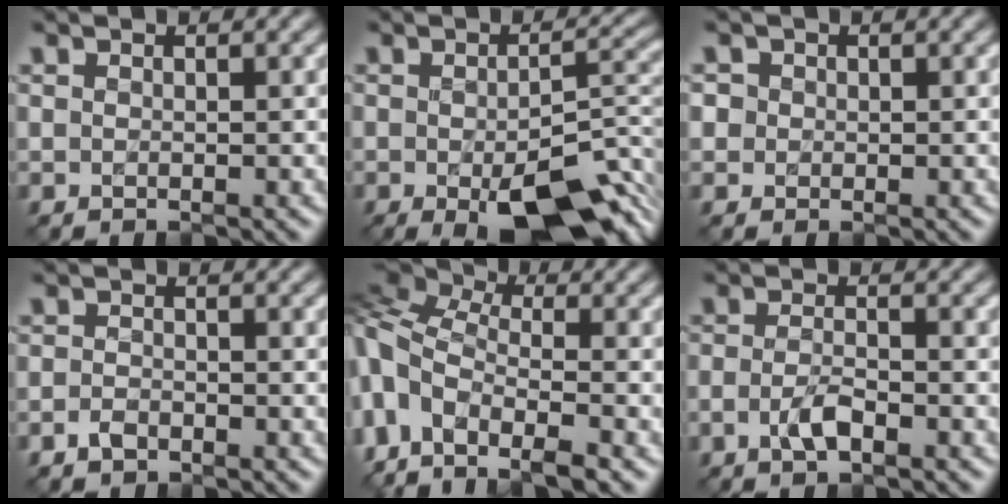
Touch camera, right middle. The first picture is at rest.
{"total": 10.5, "force": [-4.3, 3.9, 8.7], "torque": [-0.137, -0.018, -0.053]}
{"total": 1.6, "force": [0.5, 1.5, 0.5], "torque": [-0.004, 0.005, 0.003]}
{"total": 1.3, "force": [-0.9, 0.6, 0.6], "torque": [-0.011, 0.002, -0.020]}
{"total": 9.8, "force": [-3.3, 5.8, 7.3], "torque": [-0.165, -0.007, -0.067]}
{"total": 2.3, "force": [-1.1, 0.7, 1.8], "torque": [-0.039, 0.001, -0.026]}